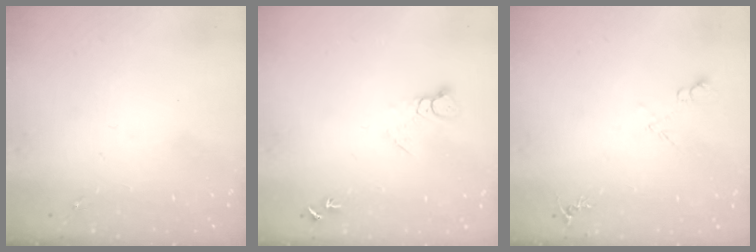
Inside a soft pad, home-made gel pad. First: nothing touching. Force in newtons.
{"total": 4.5, "press": 4.5, "slide": 0.3}
{"total": 5.7, "press": 5.6, "slide": 1.2}